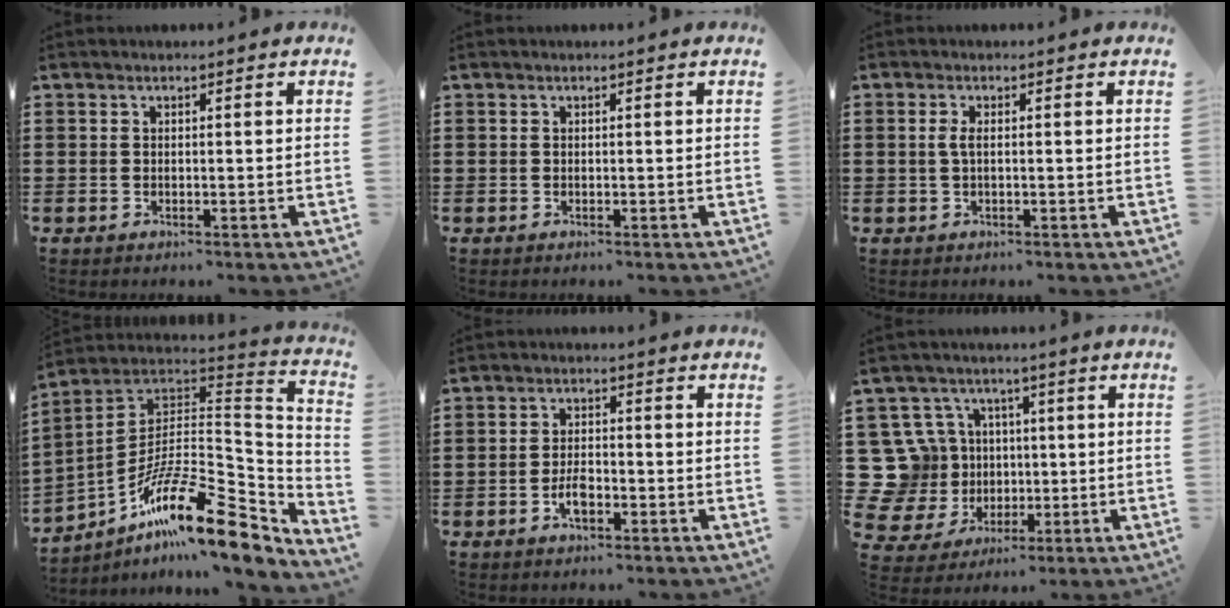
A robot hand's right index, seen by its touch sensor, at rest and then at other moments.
{"total": 0.0}
{"total": 1.8, "force": [-0.1, 0.4, 1.8], "torque": [-0.041, -0.002, -0.005]}
{"total": 17.6, "force": [-10.6, 5.3, 13.0], "torque": [-0.211, 0.011, -0.187]}
{"total": 3.4, "force": [-1.6, 1.5, 2.7], "torque": [-0.063, 0.000, -0.032]}
{"total": 11.2, "force": [1.4, 10.8, 2.7], "torque": [-0.140, -0.006, 0.037]}